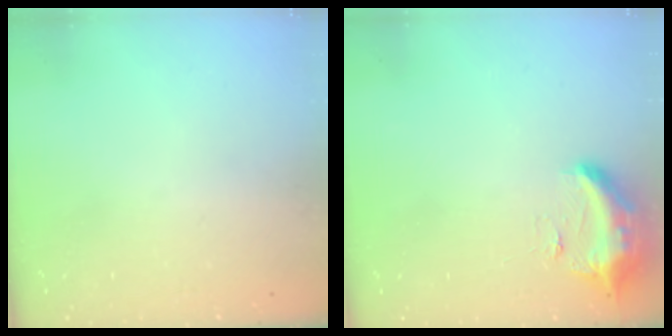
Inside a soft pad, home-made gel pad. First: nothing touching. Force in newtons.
{"total": 9.6, "press": 9.6, "slide": 0.6}